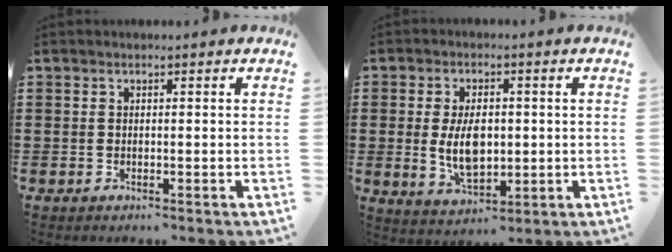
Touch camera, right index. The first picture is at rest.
{"total": 7.3, "force": [0.1, 4.0, 6.1], "torque": [-0.112, -0.002, -0.002]}